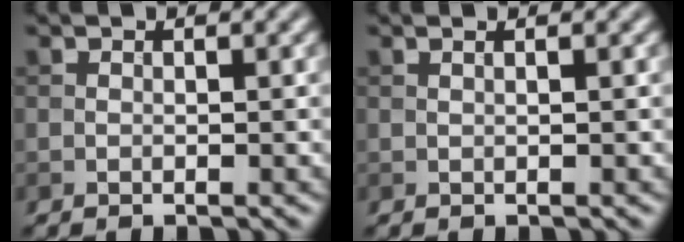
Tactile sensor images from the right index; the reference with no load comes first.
{"total": 0.9, "force": [0.5, 0.3, 0.7], "torque": [-0.006, -0.003, 0.001]}